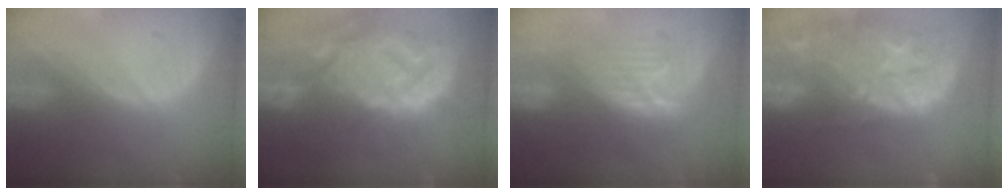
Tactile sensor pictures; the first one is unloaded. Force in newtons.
{"total": 14.3, "press": 12.3, "slide": 7.4}
{"total": 7.8, "press": 7.2, "slide": 3.1}
{"total": 15.1, "press": 12.1, "slide": 9.0}